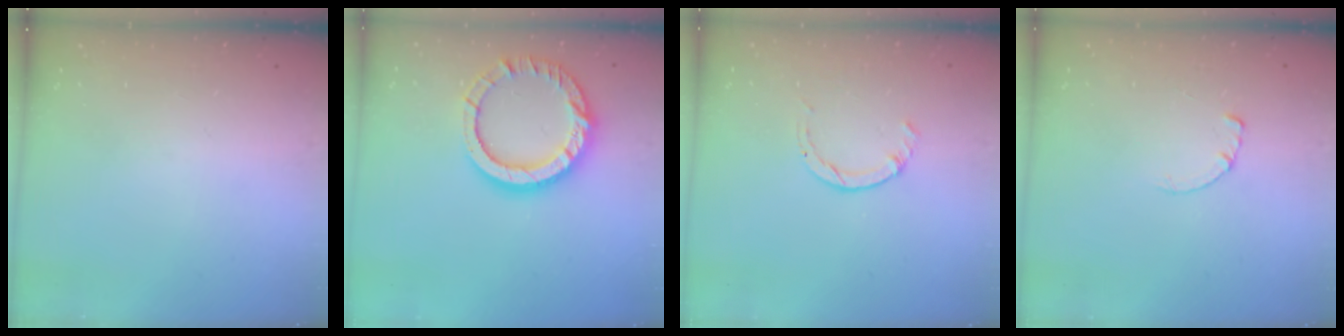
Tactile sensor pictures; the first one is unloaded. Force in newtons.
{"total": 15.1, "press": 15.0, "slide": 1.5}
{"total": 1.4, "press": 1.4, "slide": 0.2}
{"total": 0.7, "press": 0.7, "slide": 0.2}